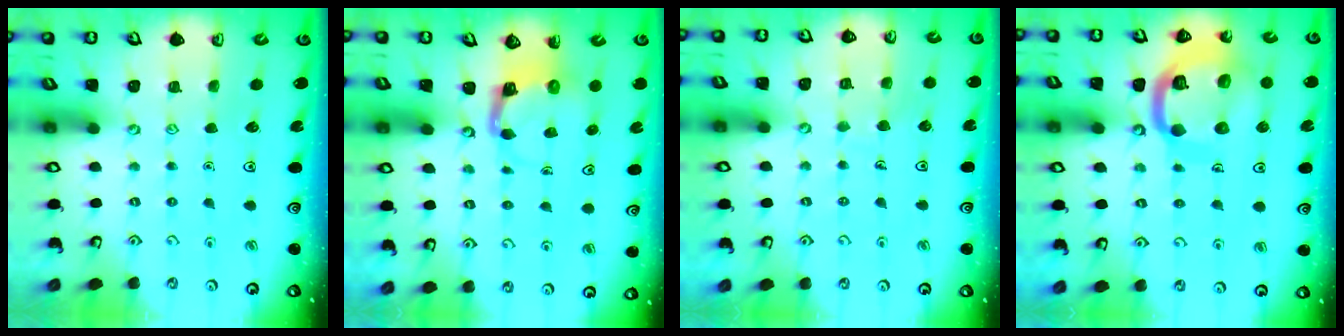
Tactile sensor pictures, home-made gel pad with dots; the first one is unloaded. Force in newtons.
{"total": 3.9, "press": 3.9, "slide": 0.6}
{"total": 3.9, "press": 3.9, "slide": 0.2}
{"total": 17.4, "press": 17.3, "slide": 1.9}